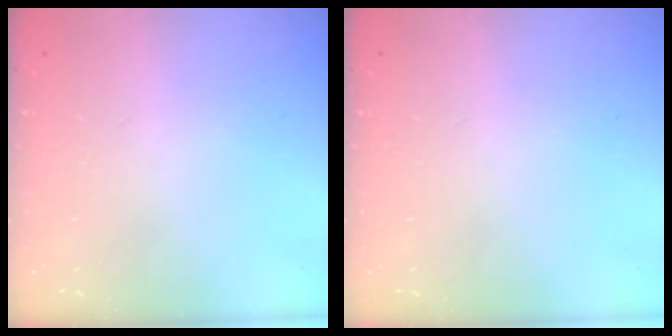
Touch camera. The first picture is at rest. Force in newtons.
{"total": 0.0}